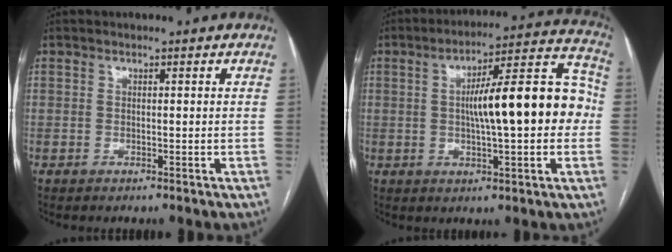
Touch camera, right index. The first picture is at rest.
{"total": 16.3, "force": [0.4, 3.4, 15.9], "torque": [-0.231, 0.043, 0.005]}